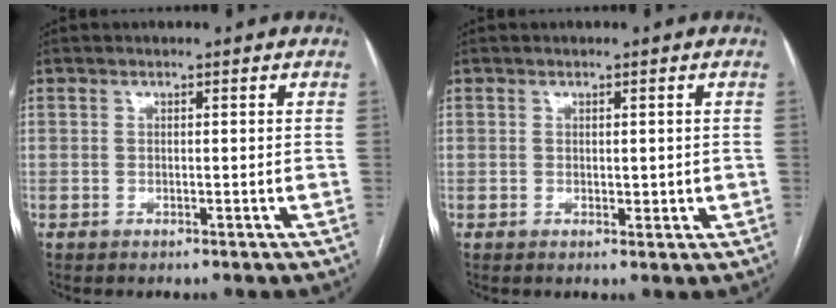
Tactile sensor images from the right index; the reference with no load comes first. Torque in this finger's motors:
{"motor_torque": [-0.06, 0.29, 0.01, 0.02]}